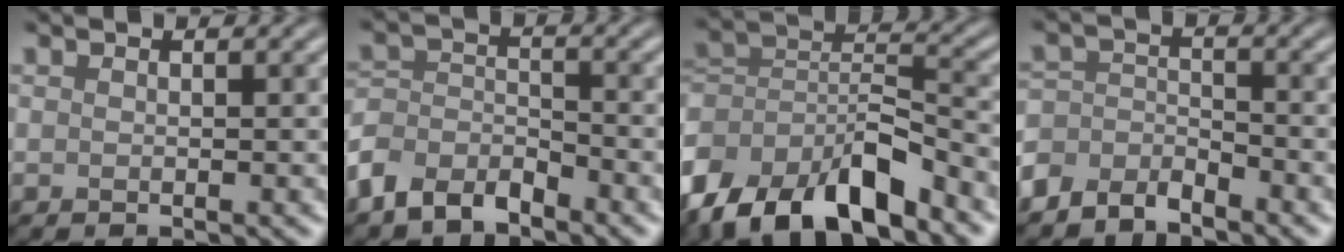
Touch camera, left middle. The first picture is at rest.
{"total": 4.8, "force": [-3.8, 2.4, 1.7], "torque": [-0.033, -0.002, -0.086]}
{"total": 11.2, "force": [-7.4, 5.1, 6.8], "torque": [-0.129, 0.005, -0.146]}
{"total": 3.5, "force": [-3.1, 1.4, 0.8], "torque": [-0.015, 0.002, -0.072]}